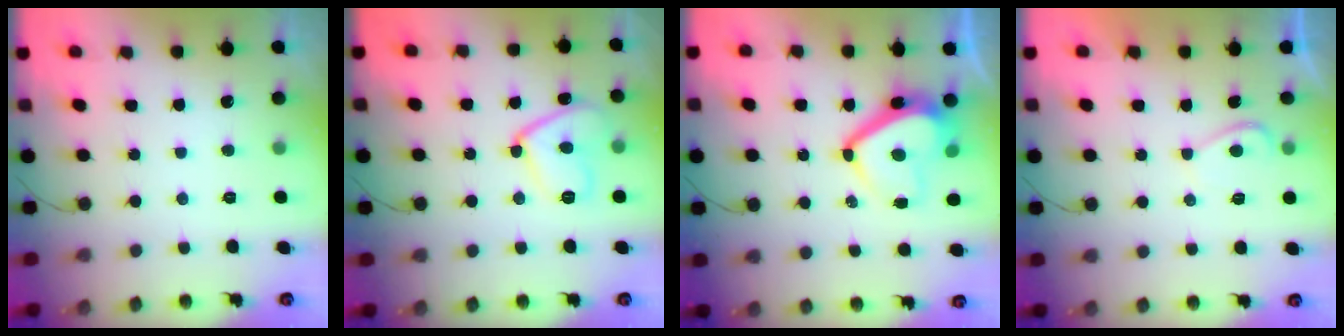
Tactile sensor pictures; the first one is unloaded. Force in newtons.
{"total": 10.7, "press": 10.7, "slide": 0.9}
{"total": 12.1, "press": 12.0, "slide": 1.0}
{"total": 2.6, "press": 2.4, "slide": 0.8}